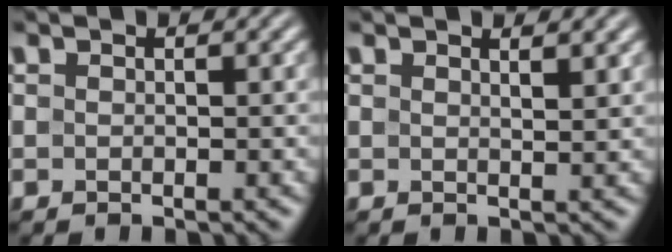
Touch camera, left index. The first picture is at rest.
{"total": 1.2, "force": [1.1, 0.3, 0.5], "torque": [-0.001, 0.001, 0.012]}